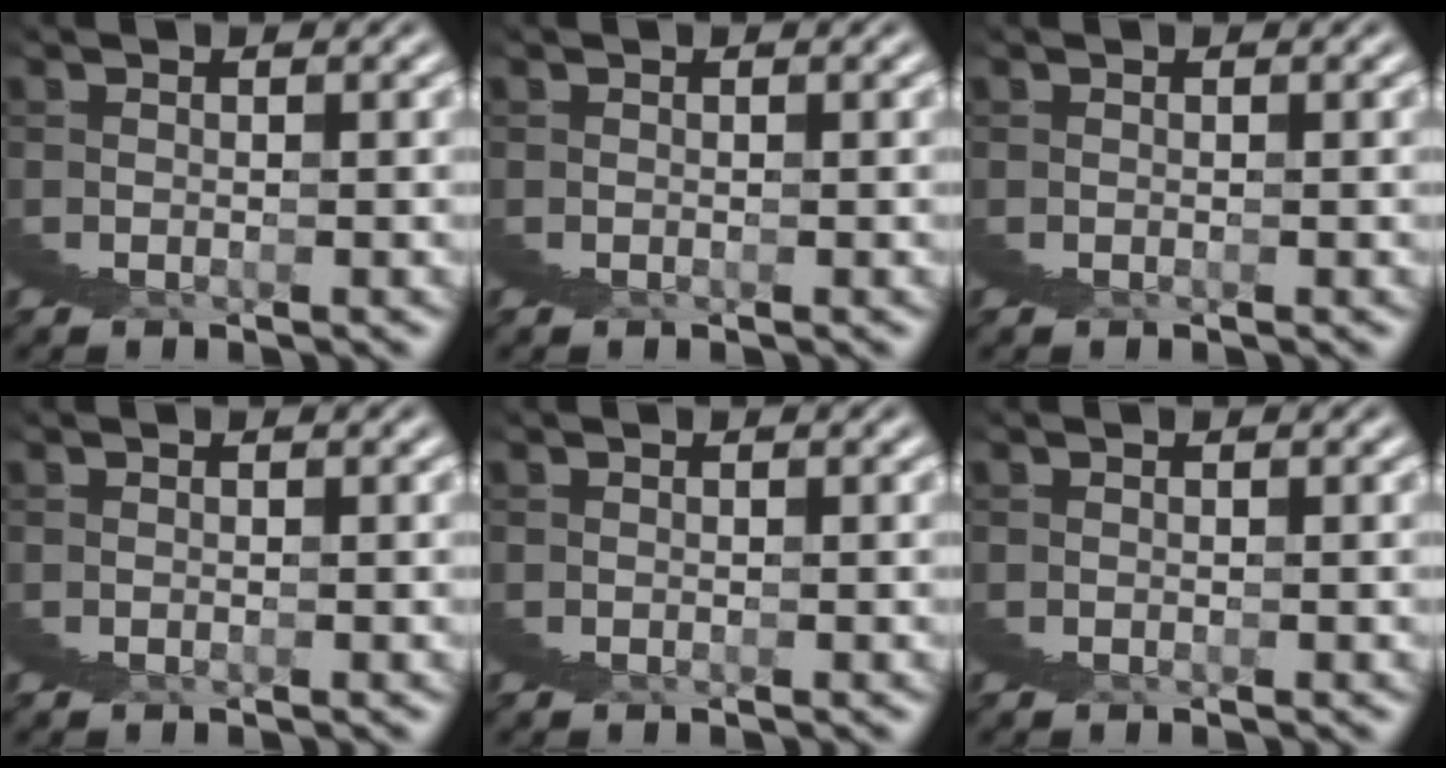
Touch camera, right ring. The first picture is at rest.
{"total": 0.0}
{"total": 0.0}
{"total": 0.0}
{"total": 0.0}
{"total": 0.0}